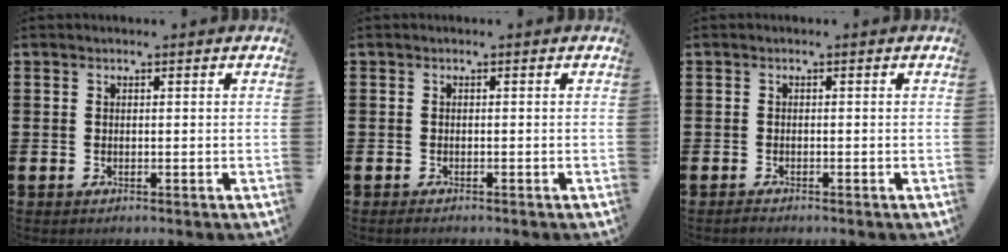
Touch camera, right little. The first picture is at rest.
{"total": 0.5, "force": [-0.4, 0.0, 0.3], "torque": [-0.005, -0.002, -0.008]}
{"total": 0.5, "force": [-0.5, 0.1, 0.2], "torque": [-0.005, -0.002, -0.009]}